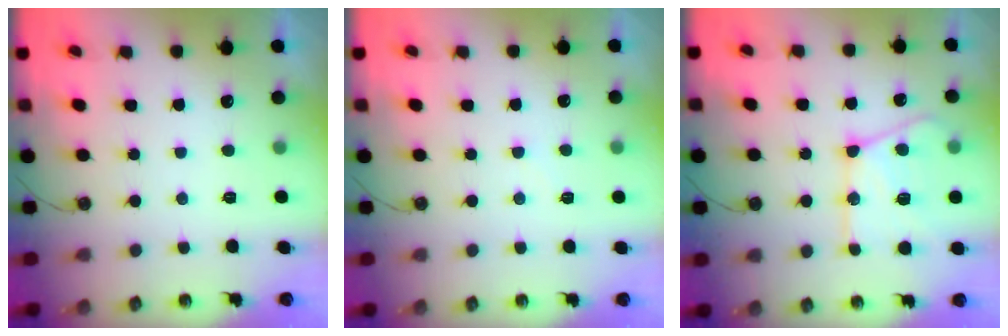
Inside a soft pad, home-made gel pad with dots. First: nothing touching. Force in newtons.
{"total": 2.8, "press": 2.8, "slide": 0.4}
{"total": 18.4, "press": 18.3, "slide": 1.4}